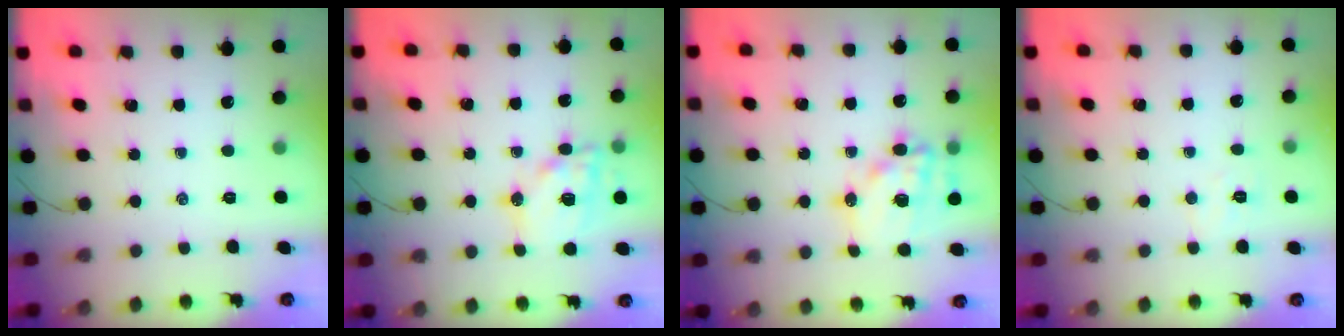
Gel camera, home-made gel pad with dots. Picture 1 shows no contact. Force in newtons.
{"total": 14.8, "press": 14.5, "slide": 2.9}
{"total": 14.7, "press": 14.3, "slide": 3.3}
{"total": 3.5, "press": 3.4, "slide": 0.8}